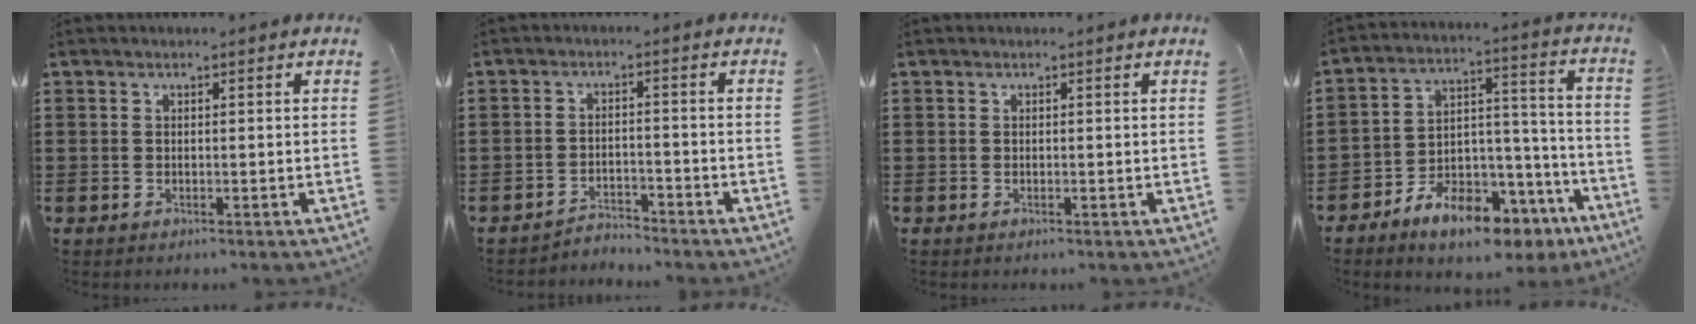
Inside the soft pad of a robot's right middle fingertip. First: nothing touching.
{"total": 2.9, "force": [-2.9, 0.3, 0.0], "torque": [-0.009, 0.001, -0.063]}
{"total": 0.0}
{"total": 9.9, "force": [-7.9, 3.9, 4.4], "torque": [-0.071, 0.037, -0.143]}